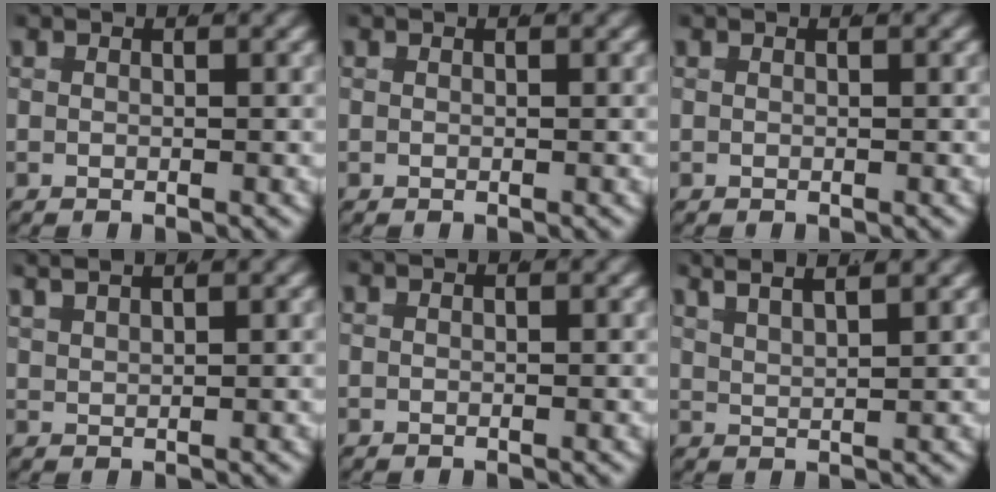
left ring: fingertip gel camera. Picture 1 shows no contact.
{"total": 0.0}
{"total": 0.0}
{"total": 2.8, "force": [2.4, 1.0, 1.1], "torque": [-0.023, 0.010, 0.039]}
{"total": 0.0}
{"total": 5.4, "force": [3.5, 2.8, 2.9], "torque": [-0.058, 0.007, 0.048]}